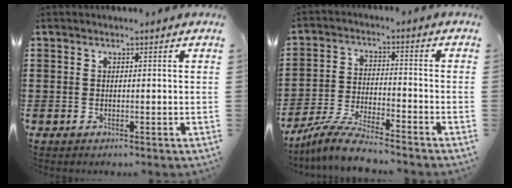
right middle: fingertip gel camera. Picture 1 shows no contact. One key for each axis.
{"total": 7.0, "fx": -6.5, "fy": 0.4, "fz": 2.6, "tx": -0.056, "ty": 0.000, "tz": -0.127}